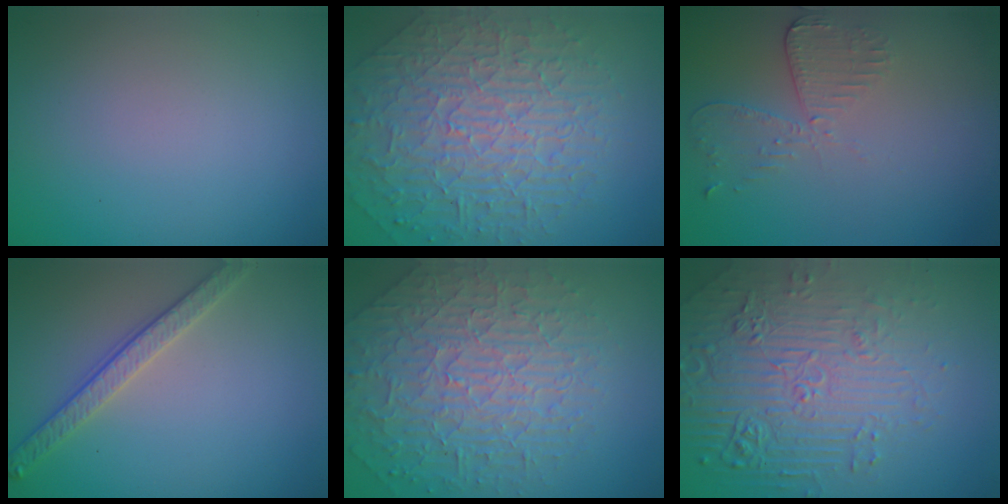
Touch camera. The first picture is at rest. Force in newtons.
{"total": 10.2, "press": 6.7, "slide": 7.6}
{"total": 2.7, "press": 2.4, "slide": 1.2}
{"total": 2.8, "press": 2.7, "slide": 0.7}
{"total": 6.7, "press": 5.5, "slide": 3.7}
{"total": 7.7, "press": 5.7, "slide": 5.2}